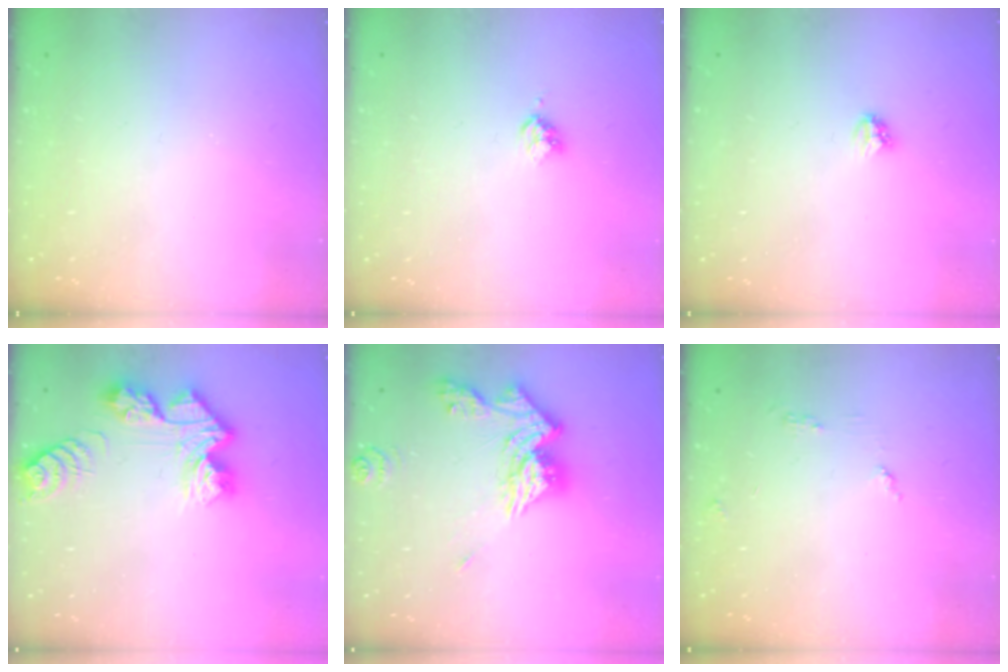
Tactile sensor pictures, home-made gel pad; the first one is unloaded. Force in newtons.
{"total": 3.0, "press": 2.9, "slide": 0.4}
{"total": 2.8, "press": 2.8, "slide": 0.3}
{"total": 12.0, "press": 12.0, "slide": 1.1}
{"total": 15.2, "press": 15.1, "slide": 1.6}
{"total": 3.9, "press": 3.9, "slide": 0.3}